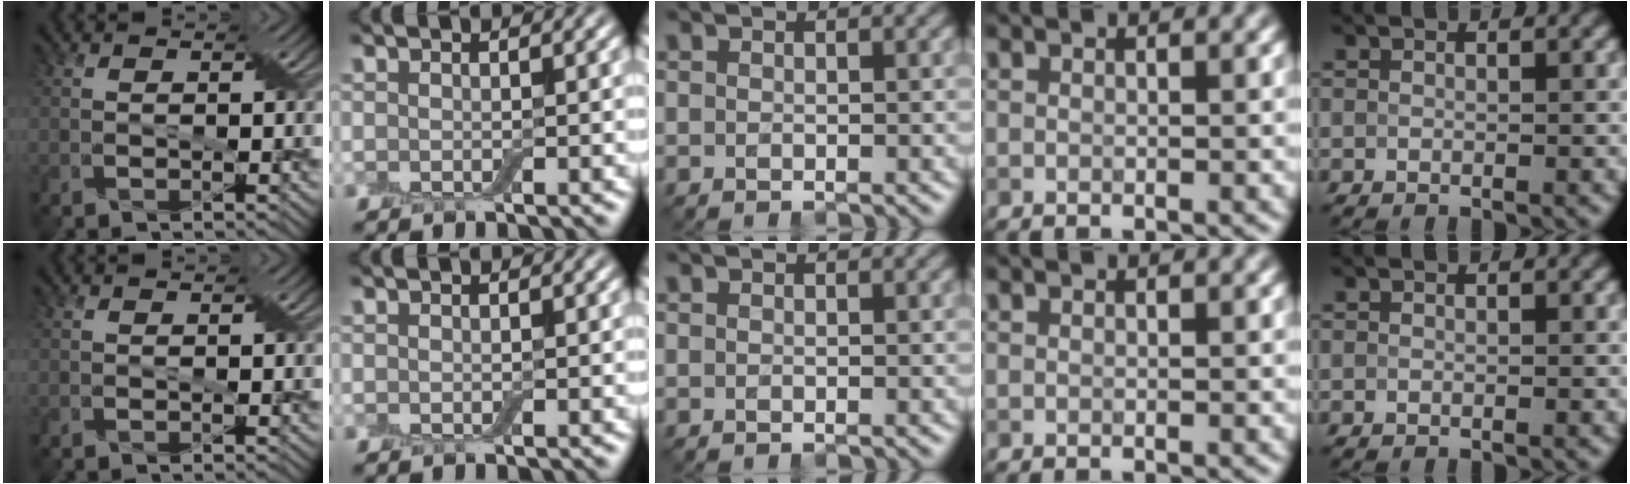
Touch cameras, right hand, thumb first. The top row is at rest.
{}